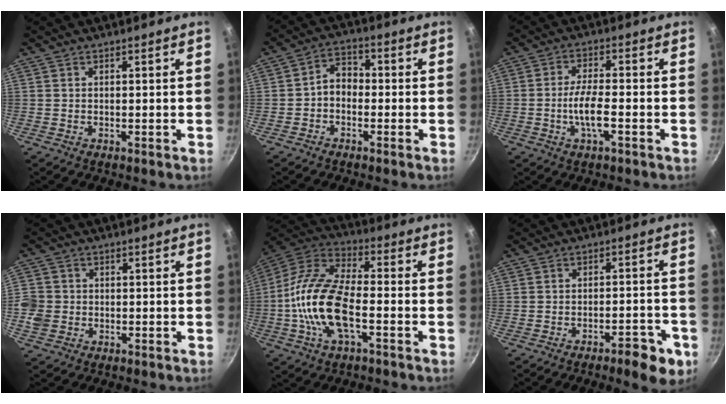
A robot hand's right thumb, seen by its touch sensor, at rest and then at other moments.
{"total": 5.3, "force": [-1.1, 3.9, 3.3], "torque": [-0.034, 0.025, -0.035]}
{"total": 6.2, "force": [-1.8, 1.9, 5.6], "torque": [-0.110, 0.013, -0.033]}
{"total": 5.4, "force": [-1.0, 4.8, 2.3], "torque": [-0.040, 0.009, -0.019]}
{"total": 17.4, "force": [-3.7, 7.8, 15.1], "torque": [-0.311, 0.029, -0.072]}
{"total": 7.3, "force": [-4.2, 2.1, 5.7], "torque": [-0.067, 0.026, -0.054]}